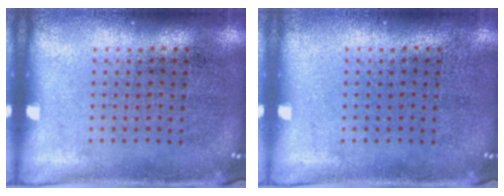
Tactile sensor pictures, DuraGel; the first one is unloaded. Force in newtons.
{"total": 0.0}